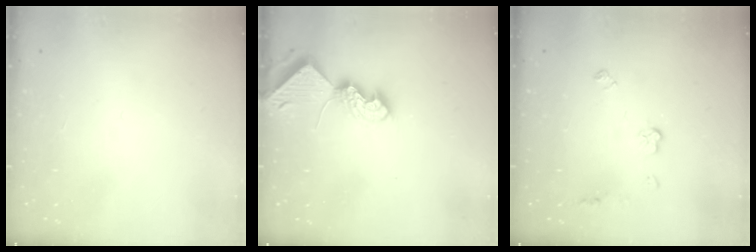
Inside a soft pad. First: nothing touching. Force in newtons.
{"total": 7.4, "press": 7.3, "slide": 1.0}
{"total": 4.7, "press": 4.7, "slide": 0.6}